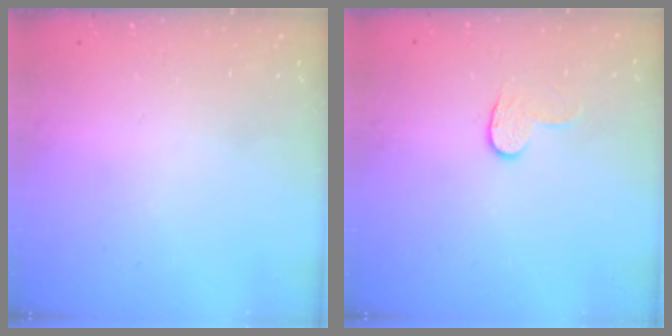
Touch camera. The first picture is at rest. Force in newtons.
{"total": 3.8, "press": 3.8, "slide": 0.4}